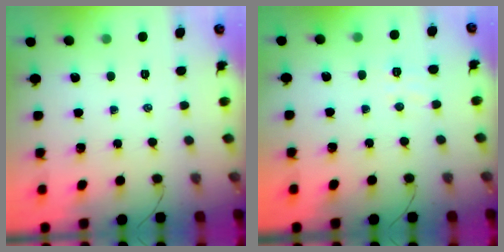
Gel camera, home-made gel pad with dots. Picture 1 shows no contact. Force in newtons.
{"total": 3.3, "press": 3.2, "slide": 0.8}